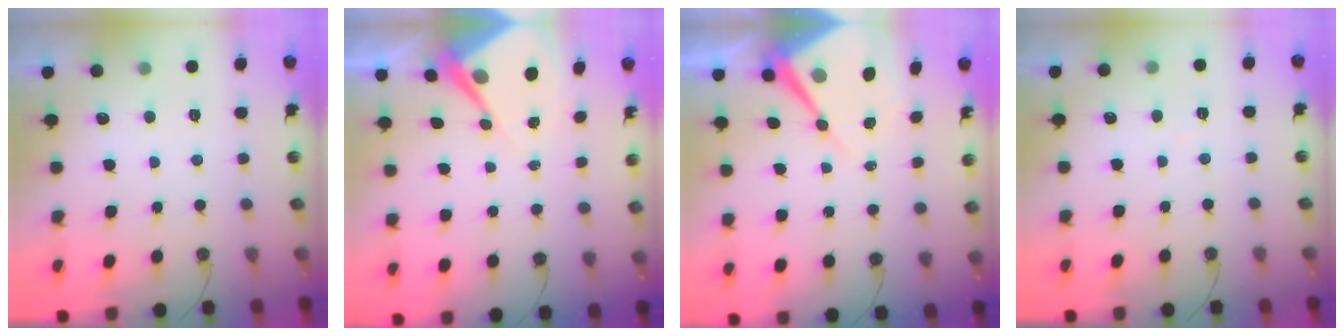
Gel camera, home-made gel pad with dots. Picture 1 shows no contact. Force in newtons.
{"total": 7.6, "press": 7.6, "slide": 0.6}
{"total": 9.9, "press": 9.8, "slide": 1.0}
{"total": 3.6, "press": 3.6, "slide": 0.6}